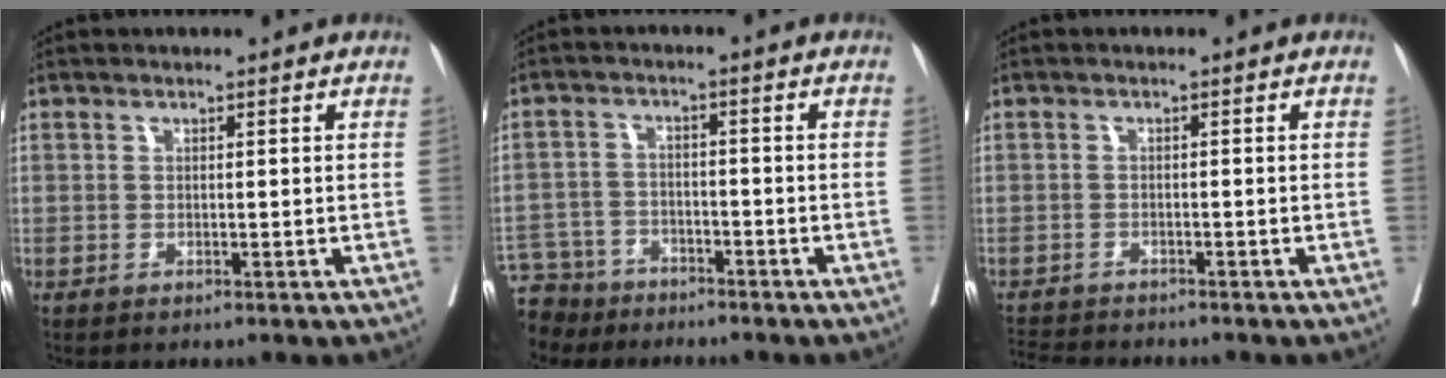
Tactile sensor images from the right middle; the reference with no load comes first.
{"total": 7.9, "force": [-7.1, 3.5, 0.4], "torque": [-0.016, -0.001, -0.124]}
{"total": 5.2, "force": [-5.0, 0.4, 1.3], "torque": [-0.017, -0.012, -0.082]}